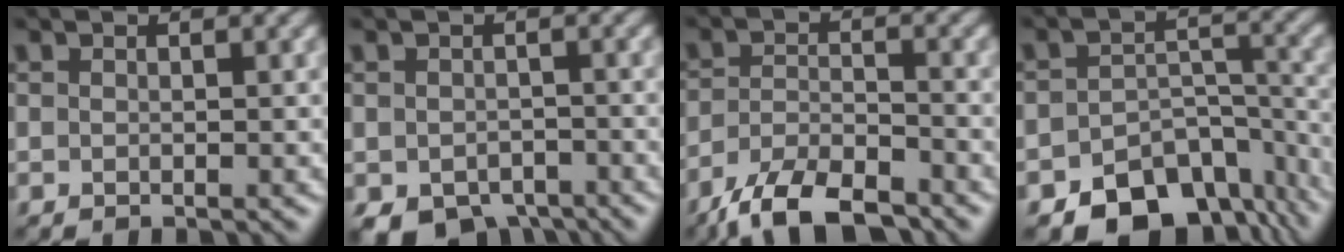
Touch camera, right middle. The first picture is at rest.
{"total": 4.5, "force": [-3.1, 2.7, 1.8], "torque": [-0.028, -0.014, -0.049]}
{"total": 6.8, "force": [-5.5, 2.0, 3.3], "torque": [-0.062, -0.003, -0.106]}
{"total": 10.2, "force": [-7.5, 5.8, 3.7], "torque": [-0.052, -0.013, -0.104]}